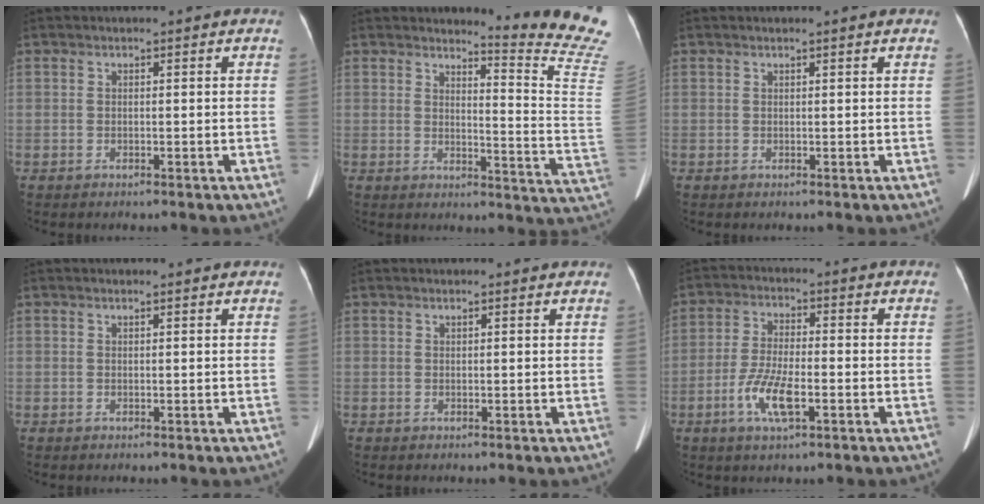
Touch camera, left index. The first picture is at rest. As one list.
[{"total": 14.6, "force": [14.1, -2.8, 2.3], "torque": [-0.027, -0.164, 0.140]}, {"total": 0.9, "force": [0.8, -0.1, 0.4], "torque": [-0.013, 0.010, 0.014]}, {"total": 1.0, "force": [1.0, 0.1, 0.3], "torque": [-0.014, 0.010, 0.011]}, {"total": 1.2, "force": [1.2, 0.1, 0.2], "torque": [-0.011, 0.004, 0.011]}, {"total": 7.0, "force": [-2.9, 1.7, 6.2], "torque": [-0.131, -0.005, -0.054]}]